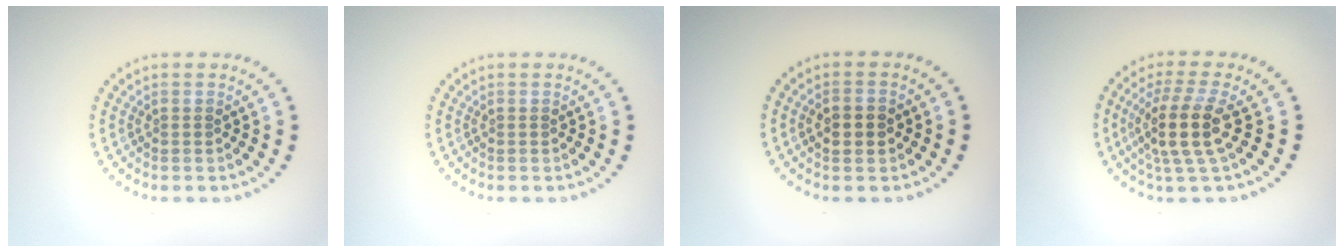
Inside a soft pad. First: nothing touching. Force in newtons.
{"total": 0.0}
{"total": 2.7, "press": 2.7, "slide": 0.2}
{"total": 4.4, "press": 3.5, "slide": 2.6}